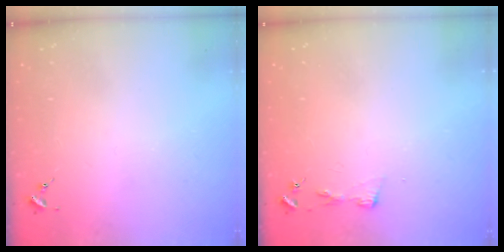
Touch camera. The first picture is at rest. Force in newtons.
{"total": 3.1, "press": 3.1, "slide": 0.4}